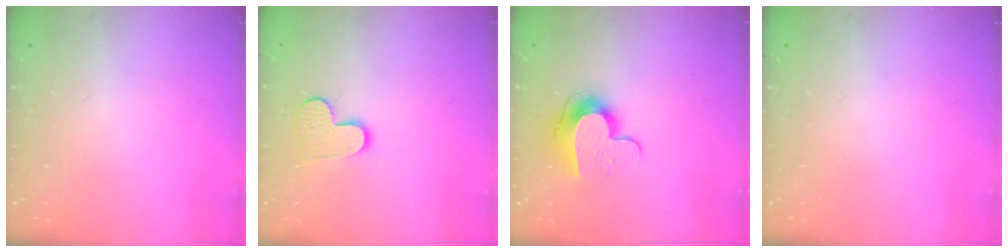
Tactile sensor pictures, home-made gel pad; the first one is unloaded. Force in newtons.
{"total": 9.2, "press": 9.2, "slide": 0.6}
{"total": 10.2, "press": 10.2, "slide": 0.1}
{"total": 0.0}